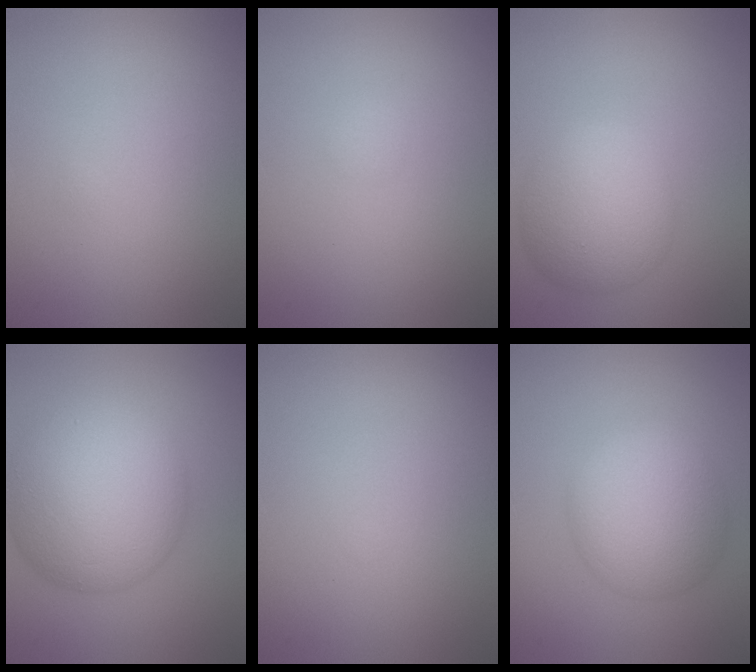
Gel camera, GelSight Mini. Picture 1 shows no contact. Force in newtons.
{"total": 0.6, "press": 0.6, "slide": 0.0}
{"total": 5.8, "press": 5.8, "slide": 0.2}
{"total": 11.5, "press": 11.5, "slide": 0.1}
{"total": 0.0}
{"total": 6.6, "press": 6.6, "slide": 0.3}